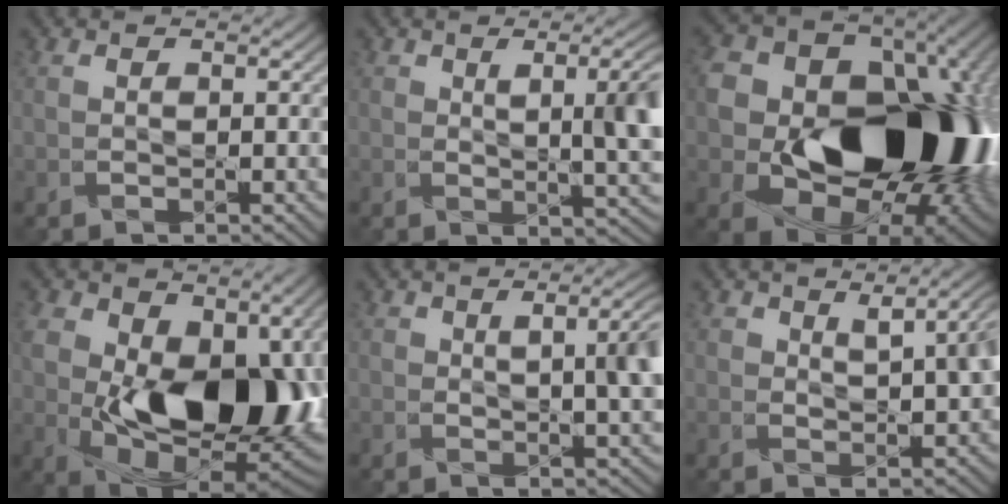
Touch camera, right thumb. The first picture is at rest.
{"total": 6.8, "force": [1.2, 2.7, 6.2], "torque": [-0.081, 0.002, 0.021]}
{"total": 18.1, "force": [-1.2, 14.0, 11.4], "torque": [-0.138, -0.031, 0.000]}
{"total": 16.7, "force": [0.1, 10.5, 13.0], "torque": [-0.205, -0.028, 0.005]}
{"total": 4.9, "force": [1.2, 2.0, 4.3], "torque": [-0.055, 0.003, 0.018]}
{"total": 4.2, "force": [1.7, 2.2, 3.2], "torque": [-0.039, 0.005, 0.028]}